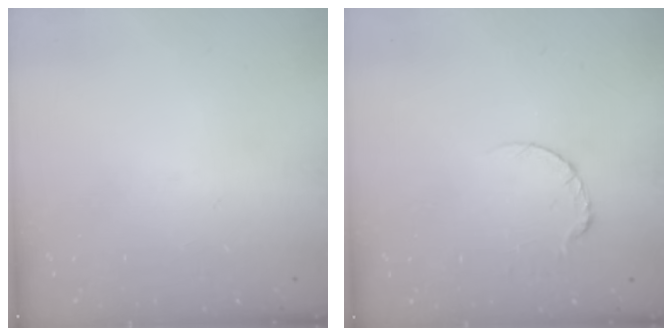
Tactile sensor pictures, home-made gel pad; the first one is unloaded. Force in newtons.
{"total": 3.9, "press": 3.8, "slide": 0.5}